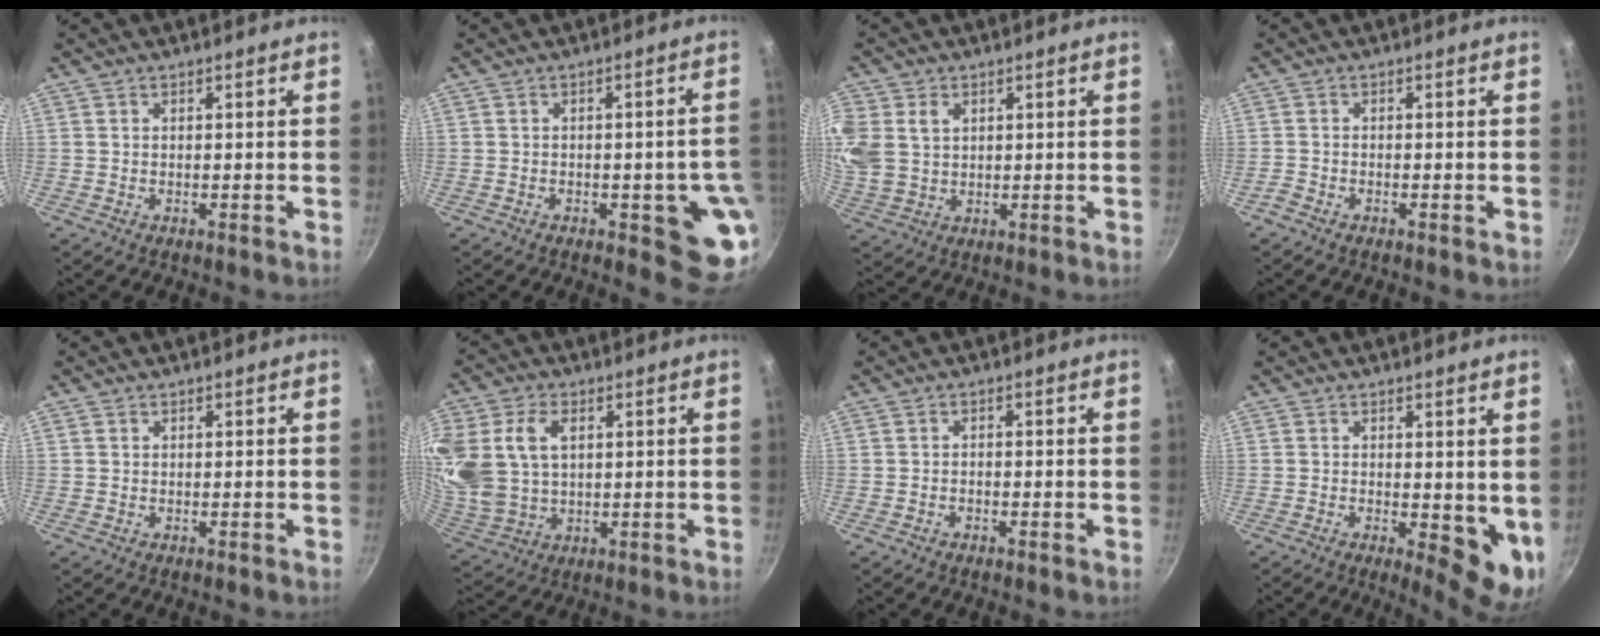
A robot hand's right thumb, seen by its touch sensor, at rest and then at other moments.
{"total": 9.2, "force": [-2.8, 3.0, 8.3], "torque": [-0.048, 0.005, -0.030]}
{"total": 13.3, "force": [3.5, 10.4, 7.6], "torque": [-0.189, 0.018, 0.073]}
{"total": 1.2, "force": [-1.0, 0.4, 0.5], "torque": [-0.026, 0.010, -0.025]}
{"total": 0.9, "force": [0.1, -0.7, -0.7], "torque": [0.012, -0.002, 0.001]}
{"total": 18.0, "force": [4.8, 12.7, 11.8], "torque": [-0.268, 0.005, 0.102]}
{"total": 1.0, "force": [-0.7, -0.5, -0.4], "torque": [0.000, 0.005, -0.013]}
{"total": 6.6, "force": [0.1, 2.3, 6.1], "torque": [-0.061, -0.017, 0.008]}